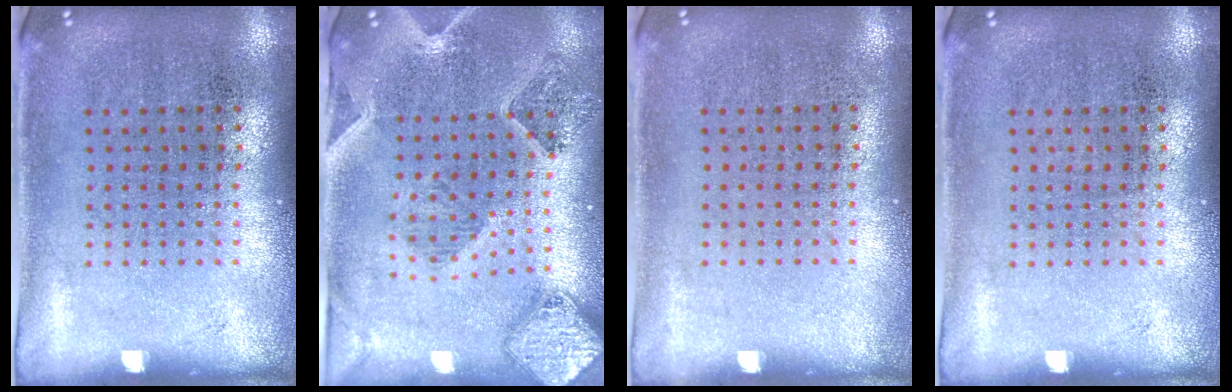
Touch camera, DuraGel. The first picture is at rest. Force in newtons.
{"total": 1.6, "press": 1.5, "slide": 0.3}
{"total": 0.0}
{"total": 0.0}